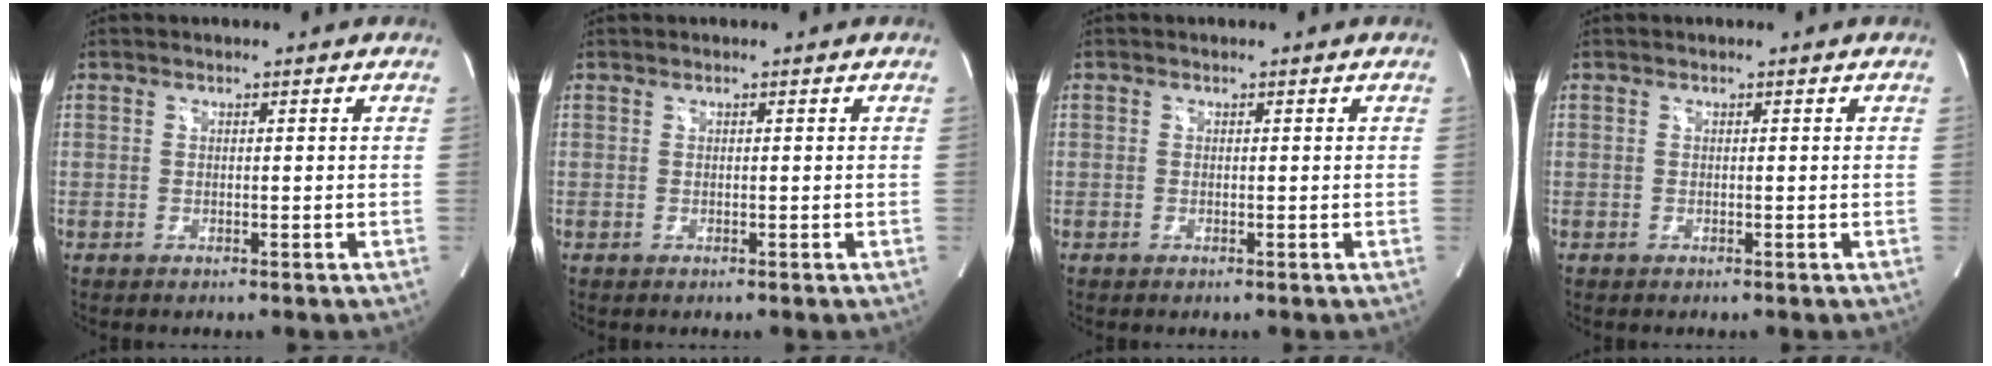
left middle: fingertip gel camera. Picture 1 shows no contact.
{"total": 0.0}
{"total": 0.0}
{"total": 0.0}